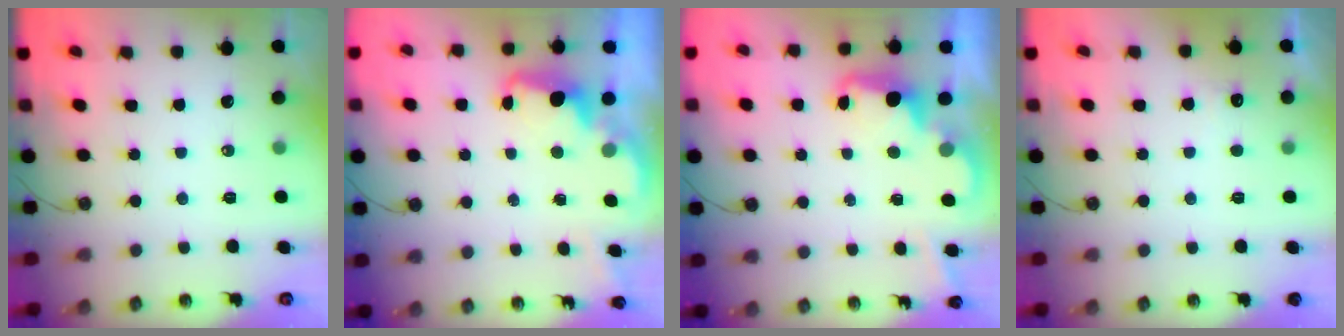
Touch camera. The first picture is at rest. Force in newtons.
{"total": 2.5, "press": 2.4, "slide": 0.5}
{"total": 2.4, "press": 2.3, "slide": 0.5}
{"total": 4.8, "press": 4.7, "slide": 1.1}